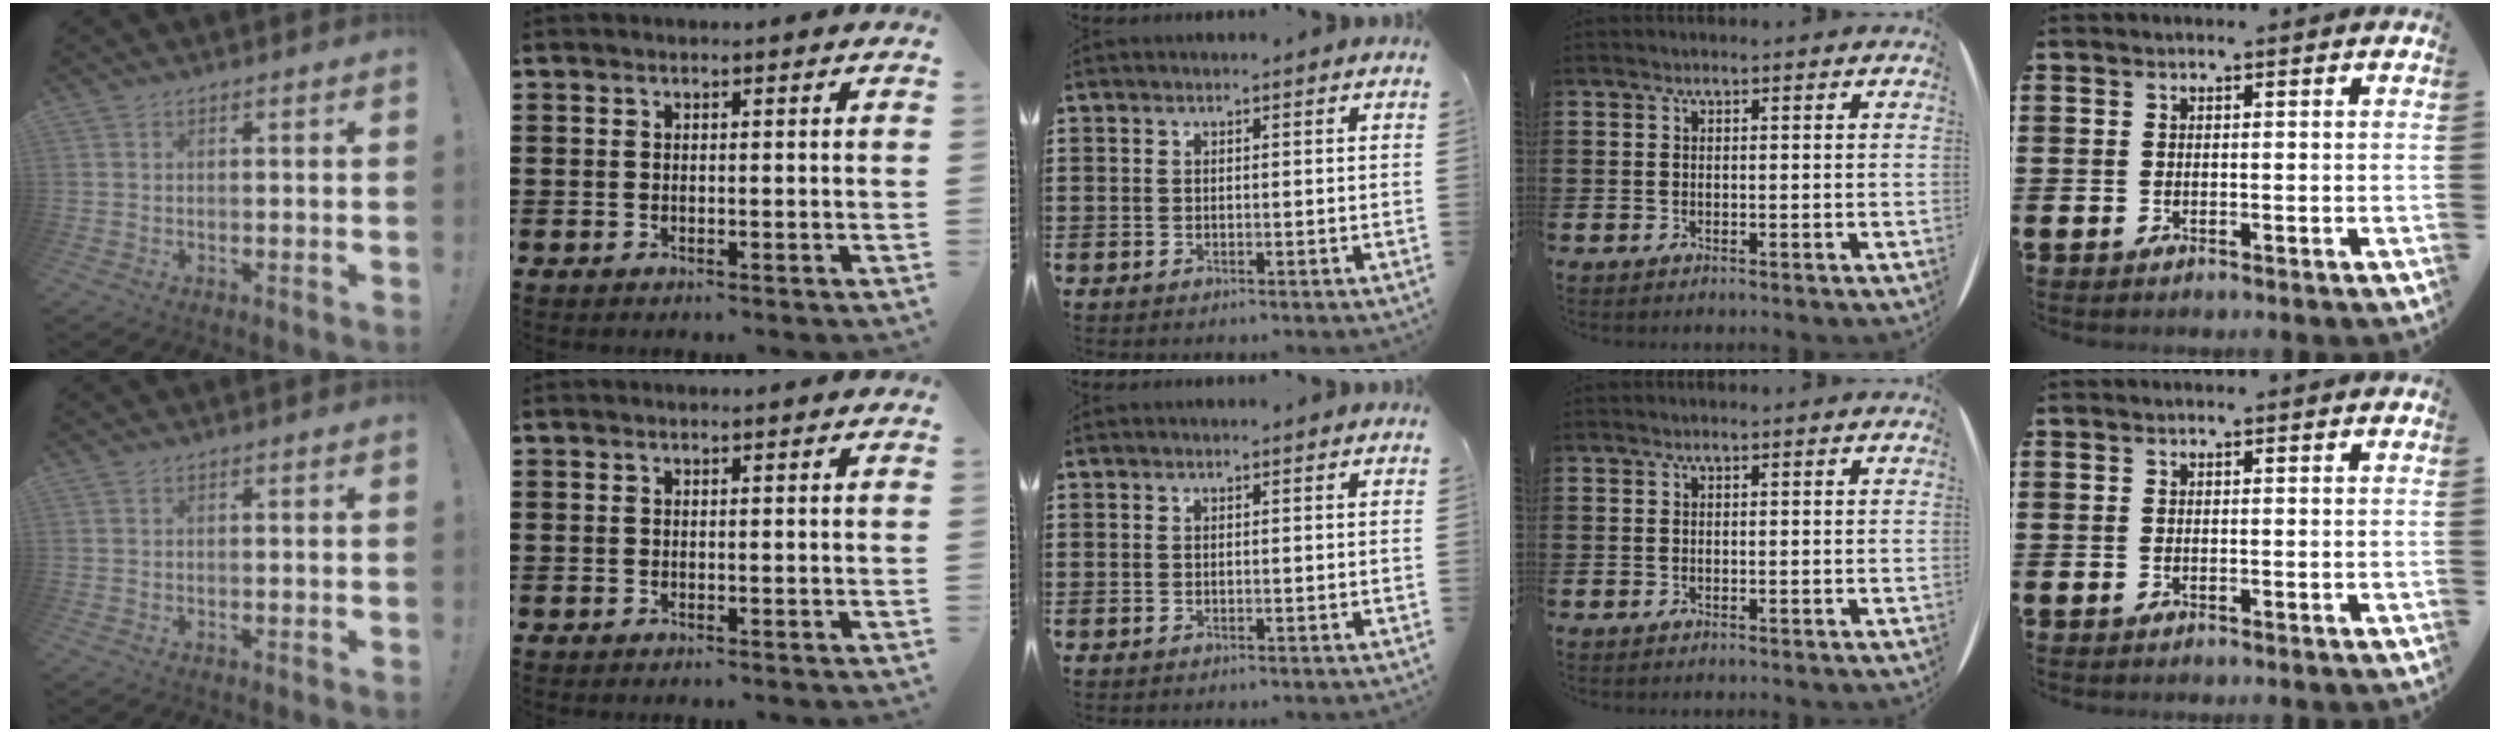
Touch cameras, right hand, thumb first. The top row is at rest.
{}